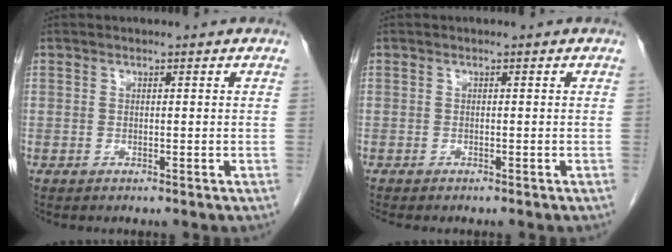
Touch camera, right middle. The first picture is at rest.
{"total": 2.8, "force": [-2.5, 0.6, 1.2], "torque": [-0.013, -0.004, -0.028]}